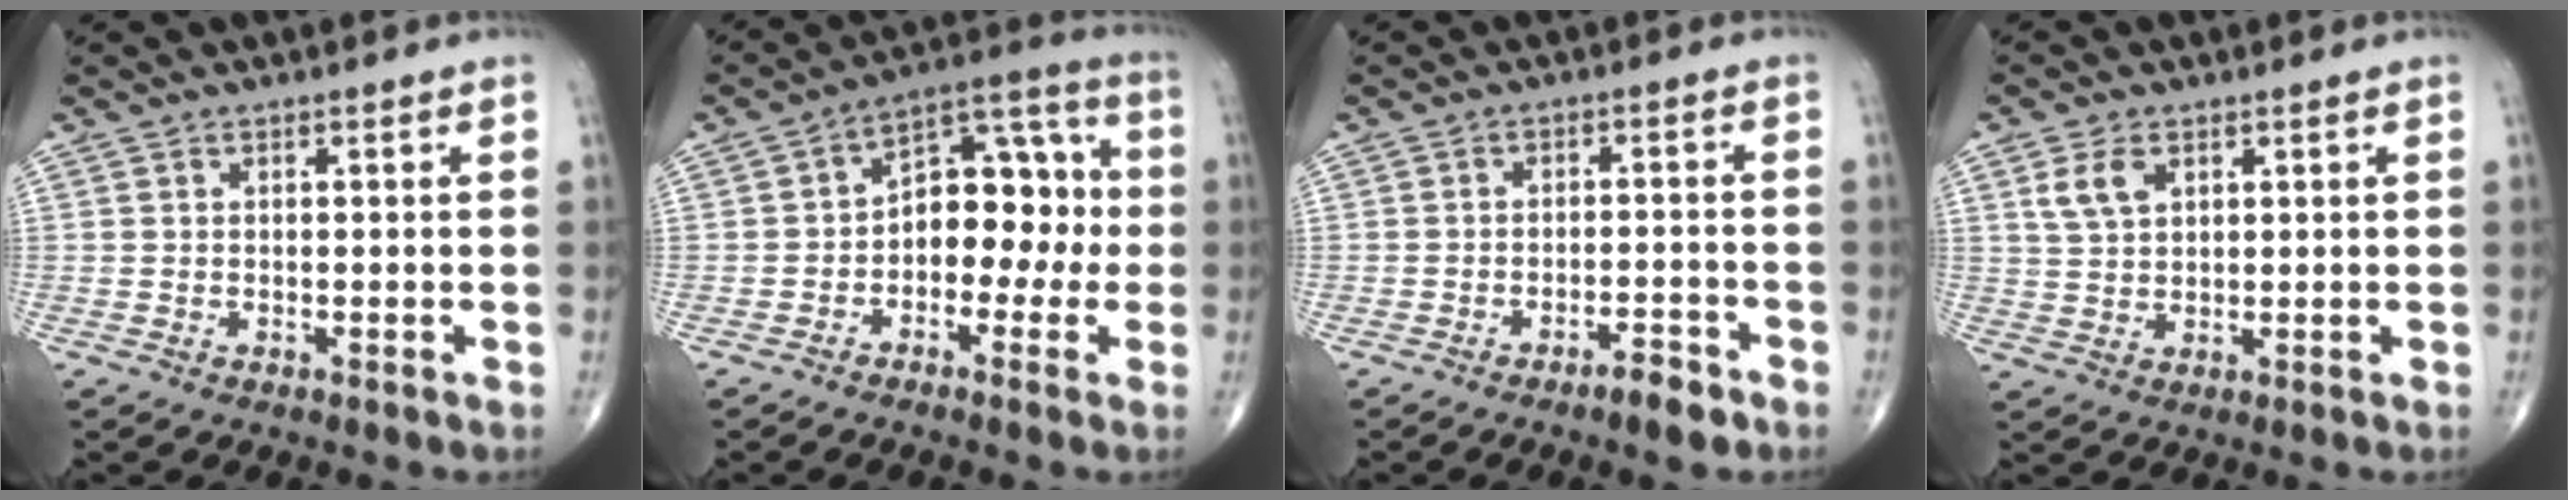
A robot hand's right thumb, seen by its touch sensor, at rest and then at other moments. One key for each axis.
{"total": 12.2, "fx": -1.5, "fy": 7.9, "fz": 9.2, "tx": -0.092, "ty": 0.049, "tz": -0.038}
{"total": 4.2, "fx": -3.1, "fy": 0.9, "fz": 2.6, "tx": -0.038, "ty": 0.019, "tz": -0.048}
{"total": 4.9, "fx": 2.1, "fy": 3.0, "fz": 3.2, "tx": -0.057, "ty": -0.002, "tz": 0.046}